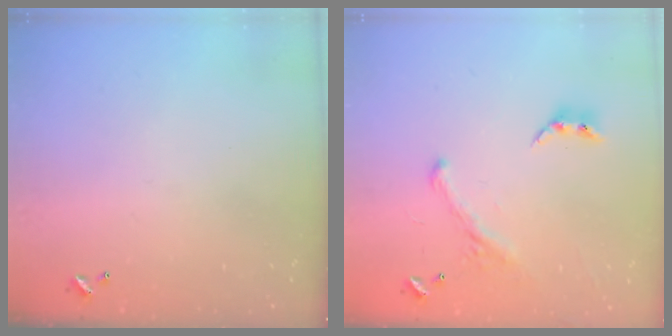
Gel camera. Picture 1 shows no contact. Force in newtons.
{"total": 1.6, "press": 1.1, "slide": 1.2}